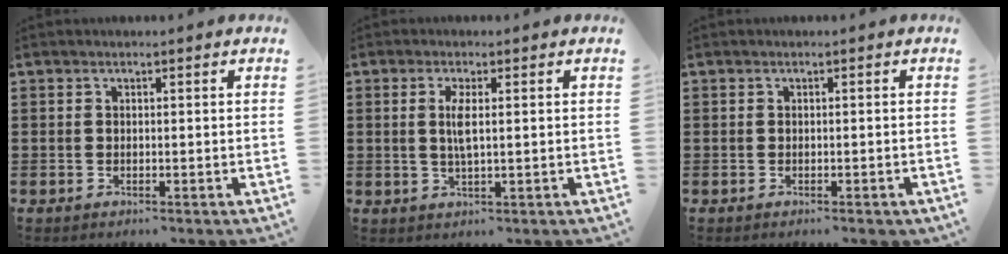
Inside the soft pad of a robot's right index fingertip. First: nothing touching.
{"total": 3.2, "force": [0.5, 0.4, 3.2], "torque": [-0.070, -0.005, 0.004]}
{"total": 0.6, "force": [-0.3, 0.0, 0.5], "torque": [-0.009, -0.004, -0.005]}